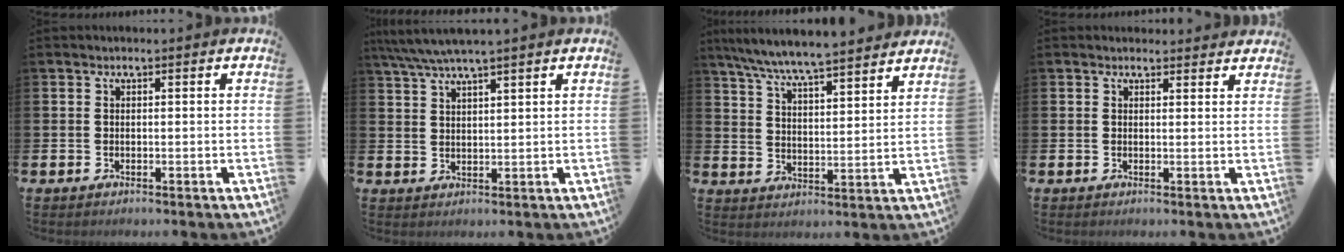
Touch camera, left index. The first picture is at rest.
{"total": 4.4, "force": [3.9, -0.1, 2.0], "torque": [-0.053, -0.007, 0.071]}
{"total": 7.5, "force": [7.3, -0.1, 1.7], "torque": [-0.064, -0.050, 0.130]}
{"total": 1.4, "force": [1.3, 0.5, -0.1], "torque": [0.010, -0.003, 0.023]}